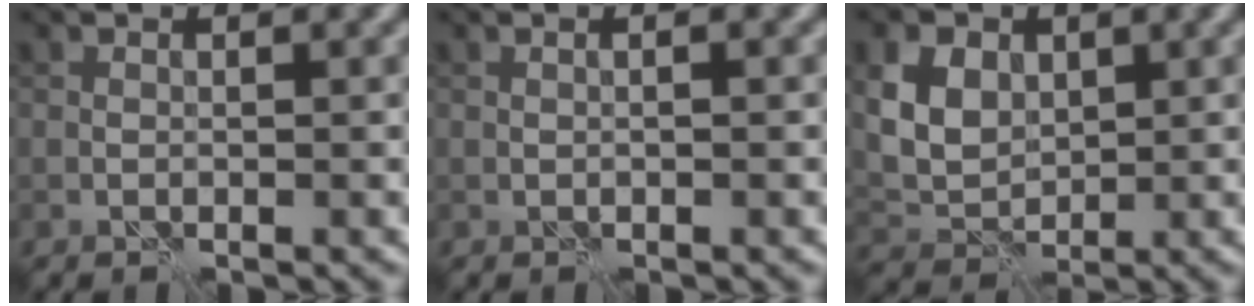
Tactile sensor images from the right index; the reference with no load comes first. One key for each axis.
{"total": 0.7, "fx": 0.0, "fy": 0.1, "fz": 0.7, "tx": -0.012, "ty": -0.001, "tz": 0.000}
{"total": 5.6, "fx": 1.7, "fy": 4.2, "fz": 3.3, "tx": -0.088, "ty": 0.008, "tz": 0.029}